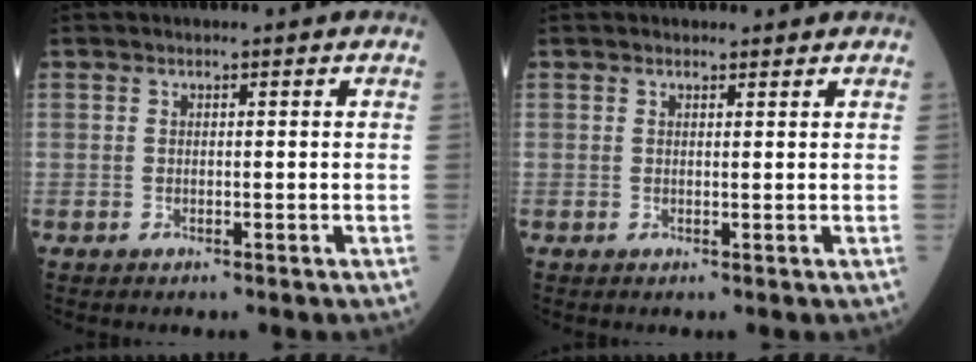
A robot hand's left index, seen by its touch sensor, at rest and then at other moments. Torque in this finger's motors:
{"motor_torque": [0.11, -0.04, -0.09, -0.08]}